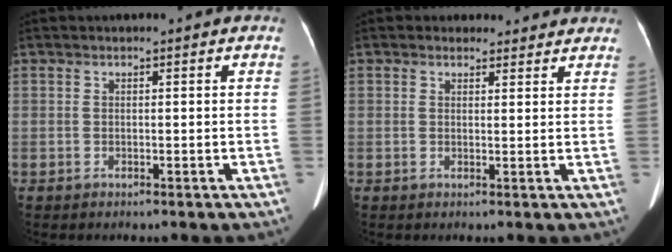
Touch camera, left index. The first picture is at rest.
{"total": 4.0, "force": [3.5, 1.9, 0.1], "torque": [0.008, 0.007, 0.029]}